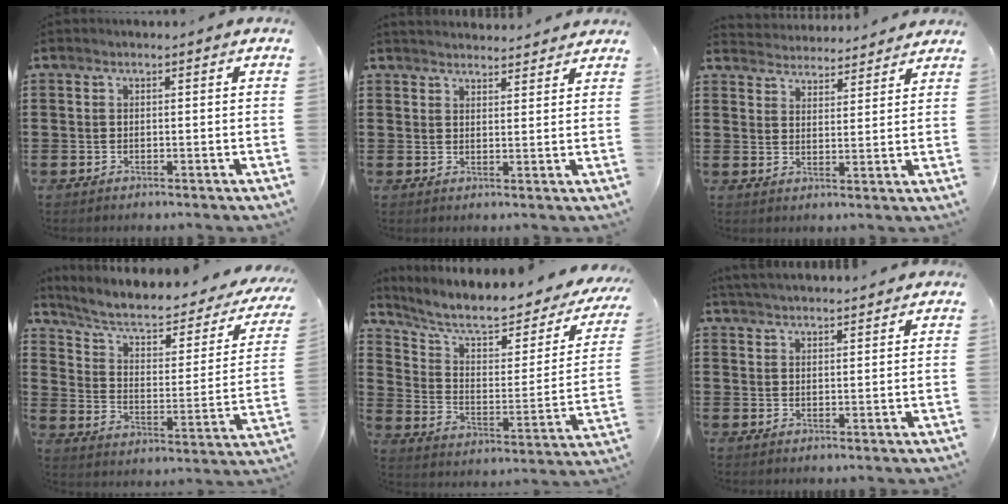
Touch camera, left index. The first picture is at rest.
{"total": 2.5, "force": [2.5, 0.1, -0.1], "torque": [-0.005, -0.005, 0.049]}
{"total": 3.9, "force": [3.8, 0.2, -0.4], "torque": [-0.008, -0.020, 0.069]}
{"total": 7.2, "force": [5.1, 2.5, 4.5], "torque": [-0.101, -0.034, 0.083]}
{"total": 8.0, "force": [6.5, 1.9, 4.4], "torque": [-0.106, -0.045, 0.106]}
{"total": 3.4, "force": [3.4, -0.2, 0.2], "torque": [-0.014, -0.008, 0.063]}